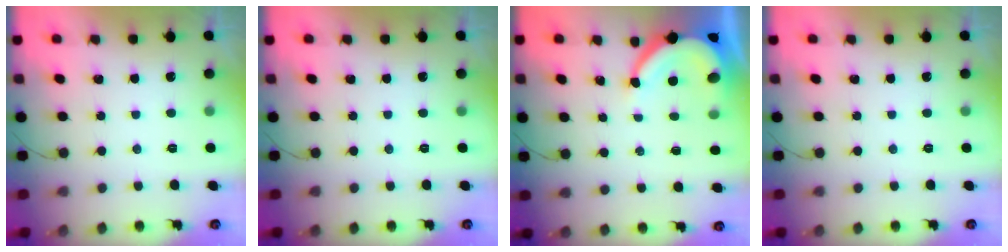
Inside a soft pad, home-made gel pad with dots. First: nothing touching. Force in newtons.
{"total": 0.0}
{"total": 6.9, "press": 6.9, "slide": 0.8}
{"total": 0.0}